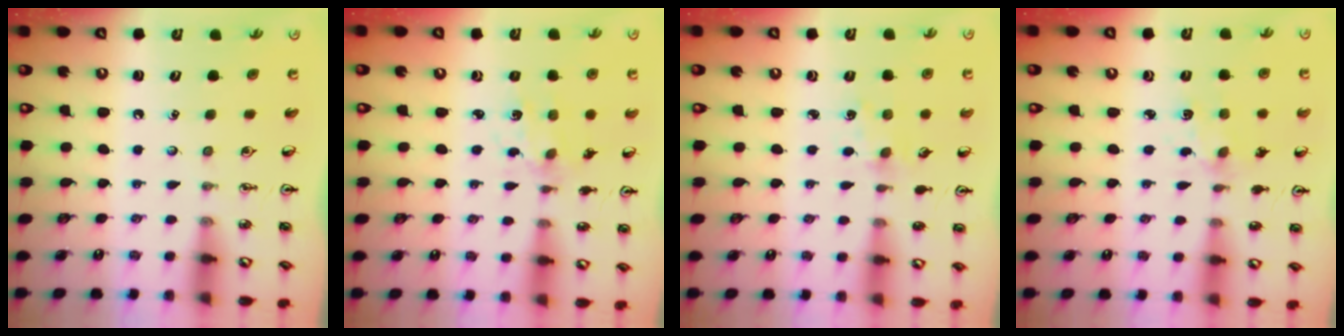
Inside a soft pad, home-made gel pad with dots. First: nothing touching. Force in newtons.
{"total": 1.8, "press": 1.8, "slide": 0.3}
{"total": 1.5, "press": 1.5, "slide": 0.3}
{"total": 2.0, "press": 2.0, "slide": 0.4}